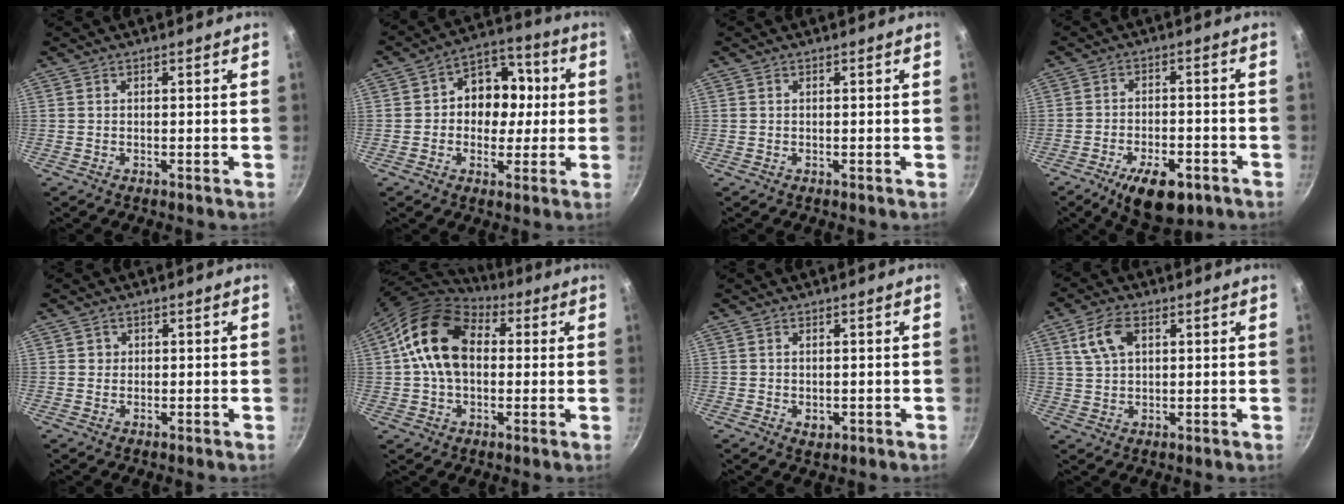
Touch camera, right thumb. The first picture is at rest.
{"total": 11.9, "force": [0.6, 9.5, 7.0], "torque": [-0.044, 0.020, -0.008]}
{"total": 0.0}
{"total": 11.1, "force": [-6.0, 5.2, 7.7], "torque": [-0.104, 0.025, -0.085]}
{"total": 1.4, "force": [0.3, 1.3, 0.2], "torque": [0.007, 0.002, 0.002]}
{"total": 15.5, "force": [2.4, 10.9, 10.7], "torque": [-0.163, 0.019, 0.027]}
{"total": 2.2, "force": [-0.2, 1.6, 1.5], "torque": [-0.021, -0.004, 0.000]}
{"total": 7.3, "force": [2.7, 4.3, 5.2], "torque": [-0.092, 0.002, 0.049]}